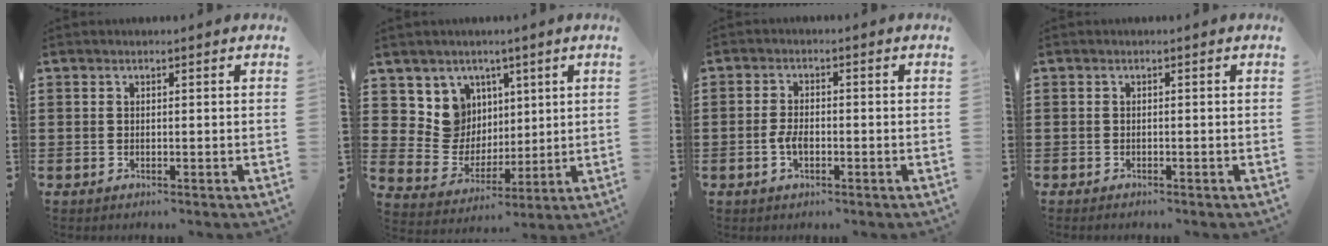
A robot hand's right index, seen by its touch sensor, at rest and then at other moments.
{"total": 8.5, "force": [3.4, 7.7, 1.4], "torque": [-0.065, -0.016, 0.071]}
{"total": 2.8, "force": [-0.9, 1.2, 2.3], "torque": [-0.060, -0.007, -0.019]}
{"total": 0.6, "force": [-0.5, 0.1, 0.0], "torque": [-0.001, 0.000, -0.012]}